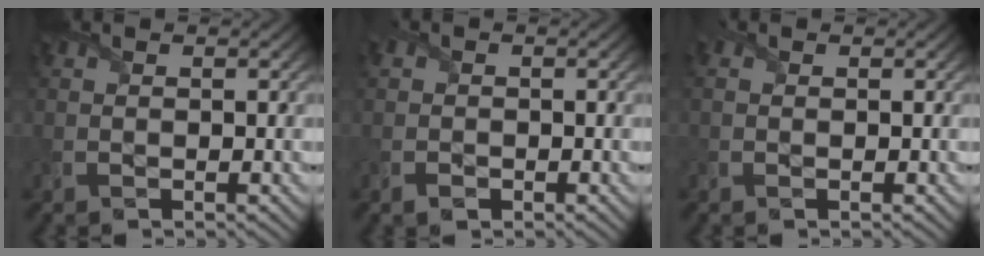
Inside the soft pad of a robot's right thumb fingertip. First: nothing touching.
{"total": 1.5, "force": [-0.7, 1.3, 0.2], "torque": [-0.007, -0.002, -0.021]}
{"total": 0.8, "force": [0.2, 0.7, 0.3], "torque": [-0.012, 0.000, 0.003]}